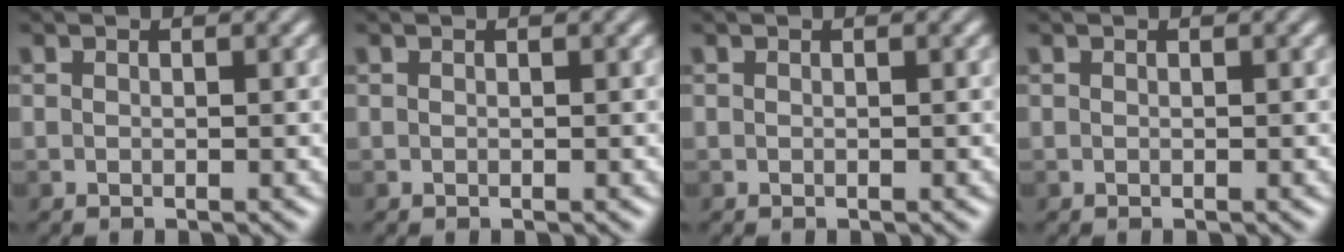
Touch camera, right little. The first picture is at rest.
{"total": 0.0}
{"total": 0.0}
{"total": 0.0}